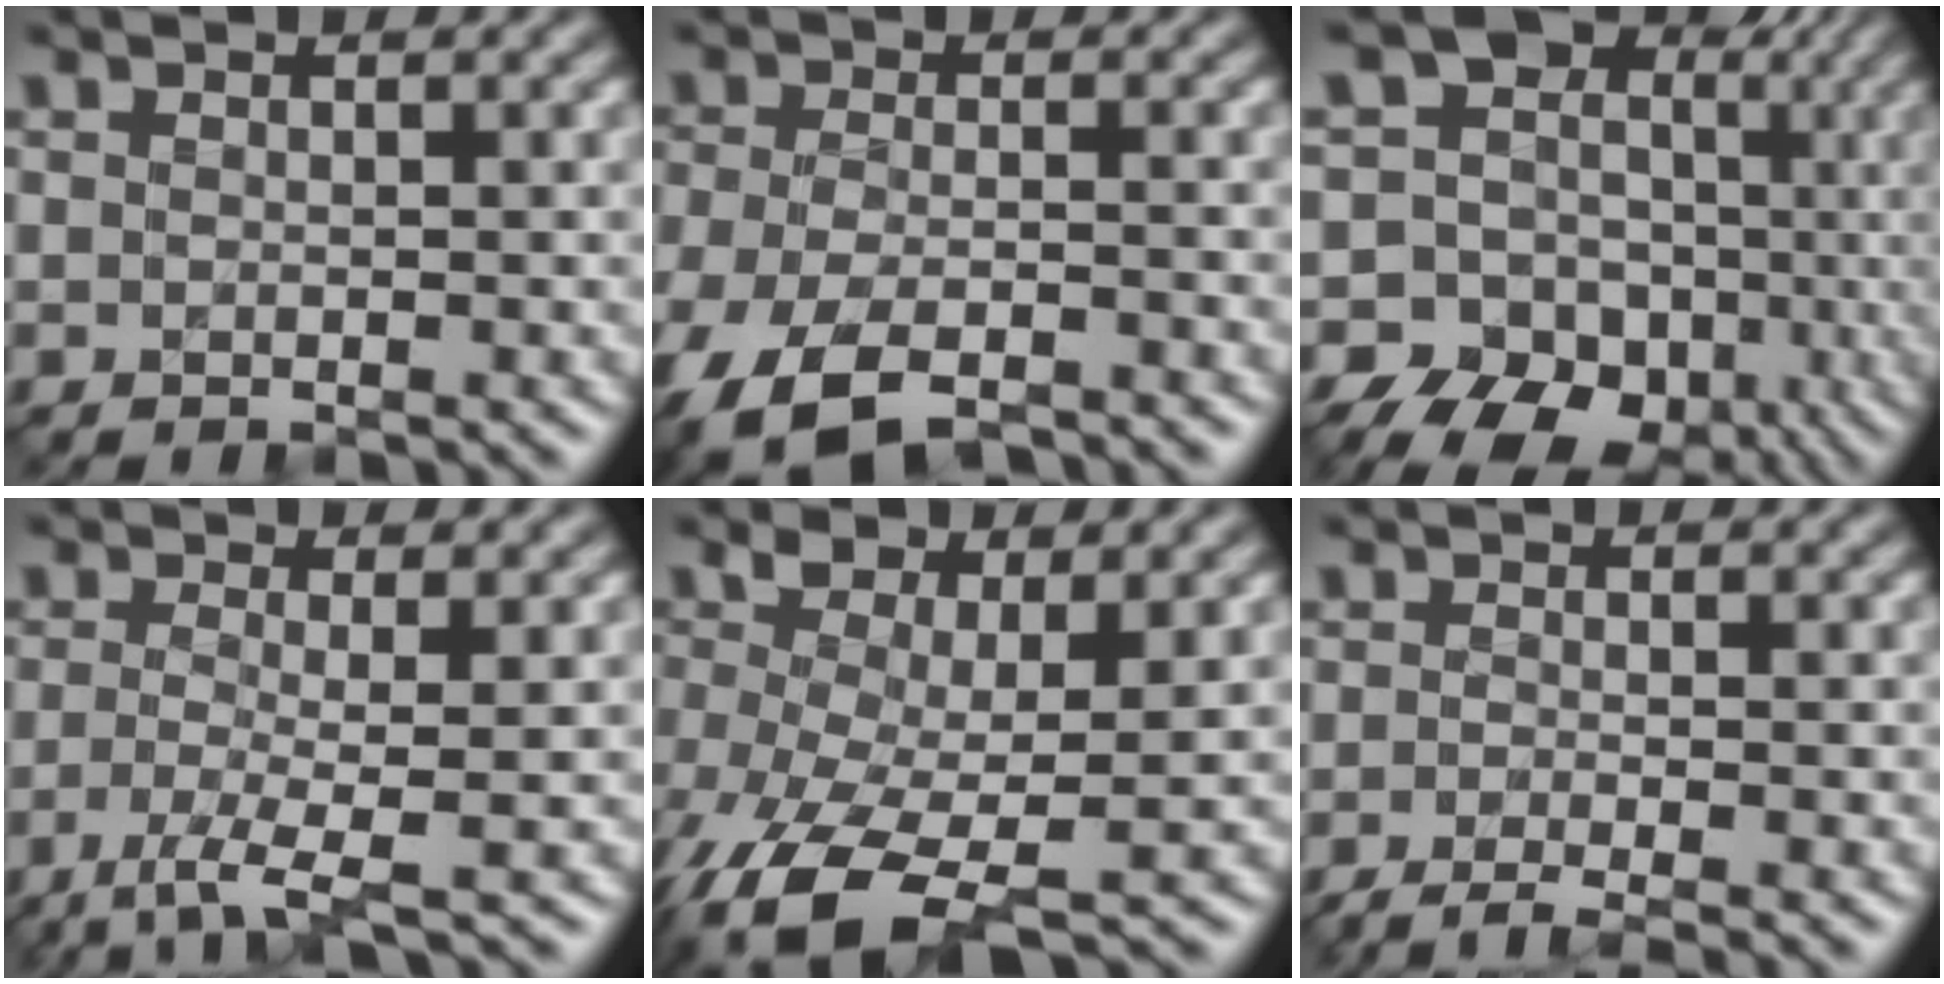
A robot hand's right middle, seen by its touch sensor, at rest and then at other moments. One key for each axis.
{"total": 8.6, "fx": -6.4, "fy": 2.9, "fz": 4.9, "tx": -0.097, "ty": -0.018, "tz": -0.115}
{"total": 17.1, "fx": -3.3, "fy": 15.7, "fz": 5.8, "tx": -0.104, "ty": 0.020, "tz": -0.067}
{"total": 3.7, "fx": -1.3, "fy": 0.6, "fz": 3.4, "tx": -0.068, "ty": -0.005, "tz": -0.035}
{"total": 7.0, "fx": -1.8, "fy": 3.1, "fz": 6.0, "tx": -0.133, "ty": -0.002, "tz": -0.048}
{"total": 2.7, "fx": -1.8, "fy": 0.6, "fz": 2.0, "tx": -0.029, "ty": 0.000, "tz": -0.043}